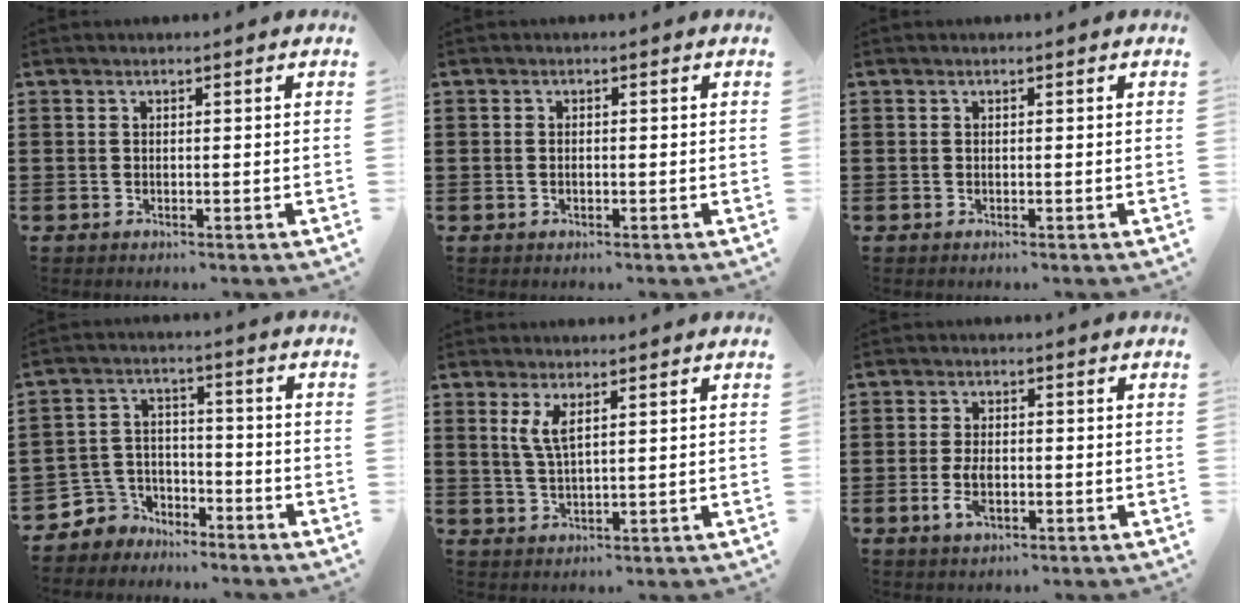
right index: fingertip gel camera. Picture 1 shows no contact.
{"total": 0.7, "force": [-0.1, 0.2, 0.6], "torque": [-0.014, -0.002, -0.001]}
{"total": 0.0}
{"total": 4.9, "force": [-3.8, 3.1, -0.1], "torque": [-0.033, 0.000, -0.082]}
{"total": 3.7, "force": [1.8, 1.1, 3.1], "torque": [-0.067, 0.004, 0.031]}
{"total": 3.9, "force": [-1.0, 1.9, 3.3], "torque": [-0.081, -0.007, -0.021]}